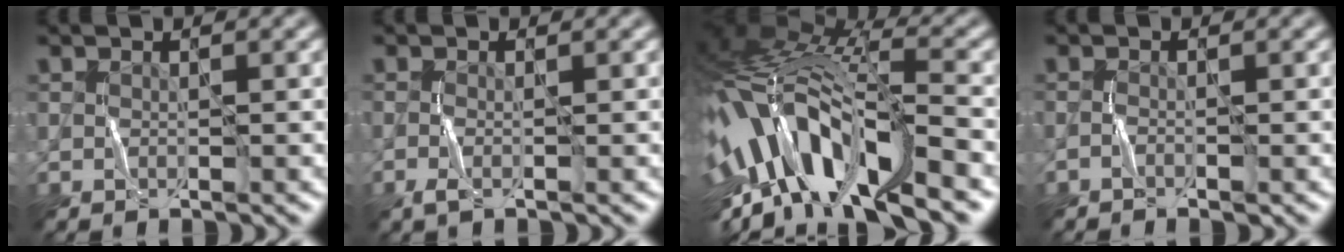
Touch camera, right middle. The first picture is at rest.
{"total": 1.4, "force": [-0.7, 0.3, 1.1], "torque": [-0.028, 0.001, -0.017]}
{"total": 13.8, "force": [-4.2, 5.6, 11.9], "torque": [-0.226, 0.017, -0.074]}
{"total": 1.0, "force": [-0.7, 0.2, 0.6], "torque": [-0.015, 0.002, -0.015]}